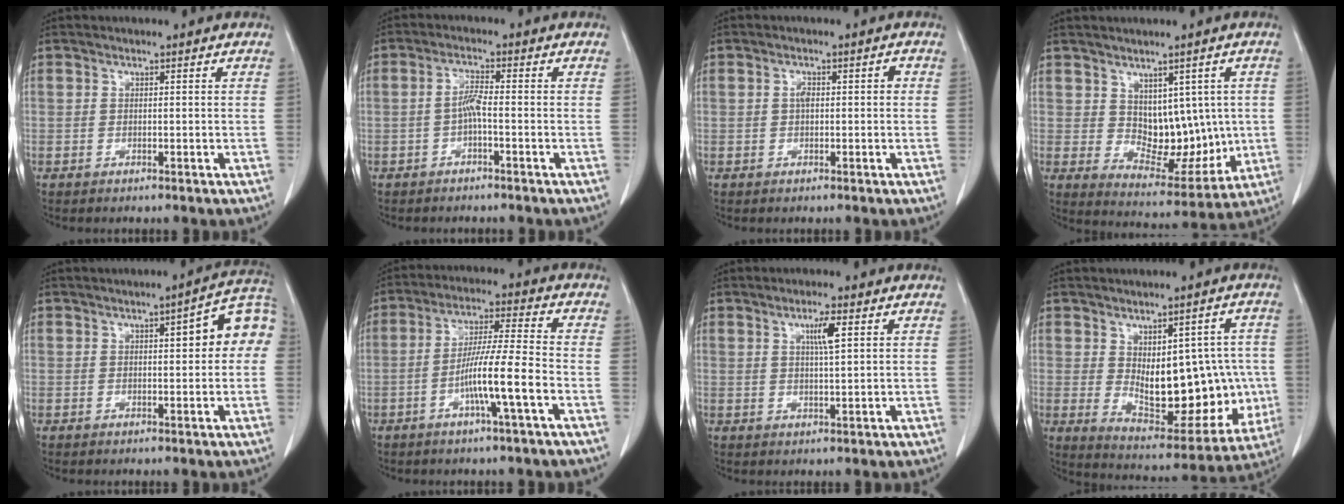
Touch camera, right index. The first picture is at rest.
{"total": 2.9, "force": [-0.8, 0.3, 2.7], "torque": [-0.053, 0.005, -0.017]}
{"total": 2.3, "force": [0.1, 1.1, 2.0], "torque": [-0.034, 0.013, 0.002]}
{"total": 9.6, "force": [1.3, 6.1, 7.3], "torque": [-0.088, 0.003, 0.043]}
{"total": 7.9, "force": [1.4, 1.9, 7.5], "torque": [-0.095, 0.030, 0.013]}
{"total": 9.6, "force": [-3.4, -0.6, 9.0], "torque": [-0.167, 0.002, -0.063]}
{"total": 3.6, "force": [1.4, 0.1, 3.4], "torque": [-0.057, -0.002, 0.024]}
{"total": 16.8, "force": [-0.3, 8.2, 14.6], "torque": [-0.206, 0.005, 0.025]}